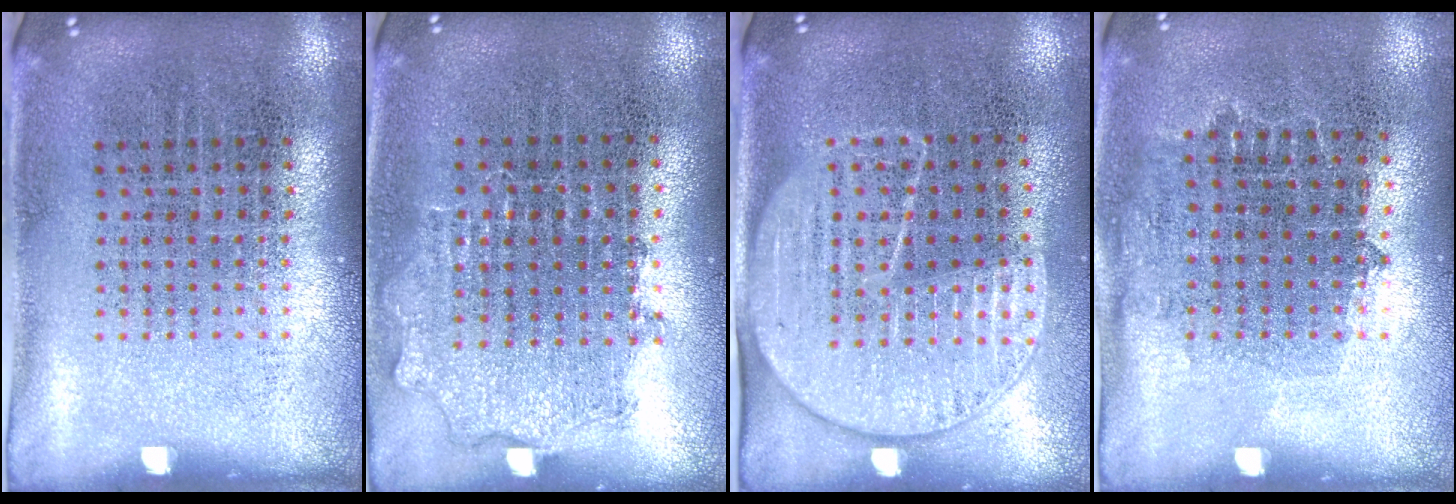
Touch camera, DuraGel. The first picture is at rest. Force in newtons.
{"total": 0.9, "press": 0.9, "slide": 0.2}
{"total": 1.8, "press": 1.5, "slide": 0.9}
{"total": 0.8, "press": 0.7, "slide": 0.4}